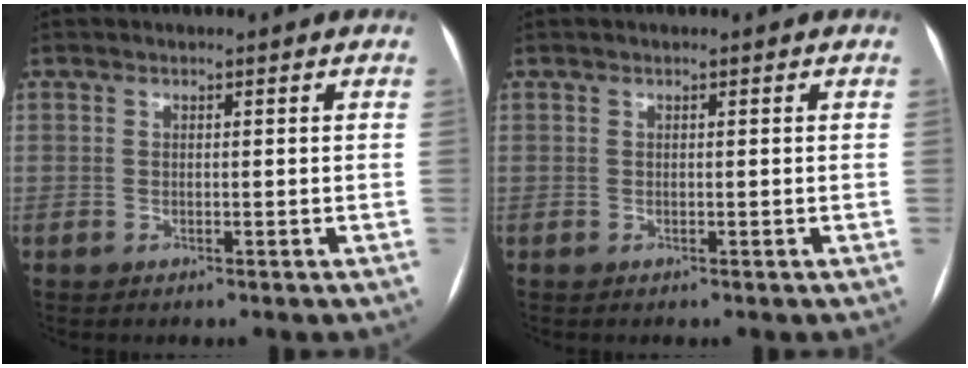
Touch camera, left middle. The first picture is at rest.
{"total": 0.0}